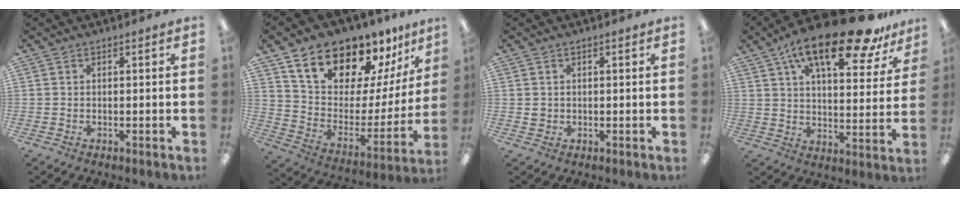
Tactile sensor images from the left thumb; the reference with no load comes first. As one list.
[{"total": 16.6, "force": [14.3, 6.9, 4.8], "torque": [-0.101, -0.116, 0.257]}, {"total": 1.2, "force": [0.3, 1.1, 0.3], "torque": [-0.008, 0.005, 0.004]}, {"total": 21.5, "force": [14.3, 7.1, 14.3], "torque": [-0.225, -0.078, 0.235]}]